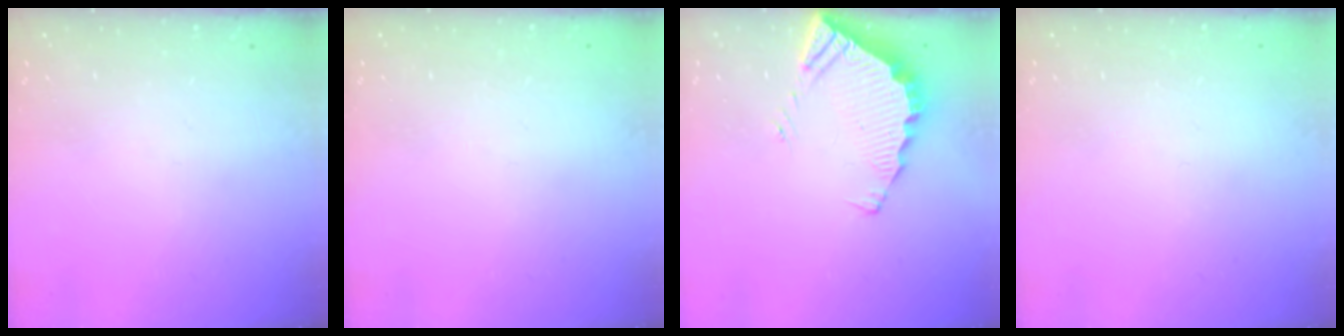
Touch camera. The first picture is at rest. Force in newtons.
{"total": 2.2, "press": 2.2, "slide": 0.1}
{"total": 4.5, "press": 4.5, "slide": 0.2}
{"total": 2.3, "press": 2.3, "slide": 0.1}